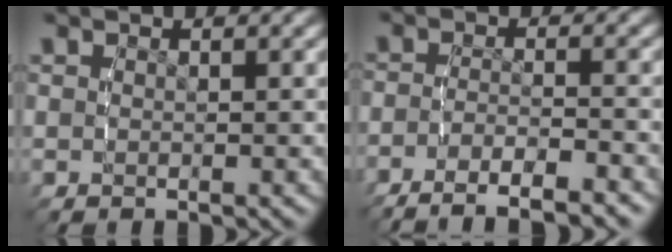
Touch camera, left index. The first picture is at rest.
{"total": 6.9, "force": [-5.9, 2.1, 2.9], "torque": [-0.050, -0.015, -0.092]}